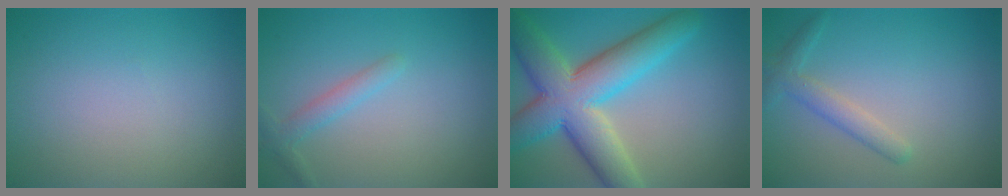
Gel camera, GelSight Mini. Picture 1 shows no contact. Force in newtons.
{"total": 1.7, "press": 1.7, "slide": 0.1}
{"total": 10.1, "press": 10.1, "slide": 0.5}
{"total": 2.2, "press": 2.2, "slide": 0.1}